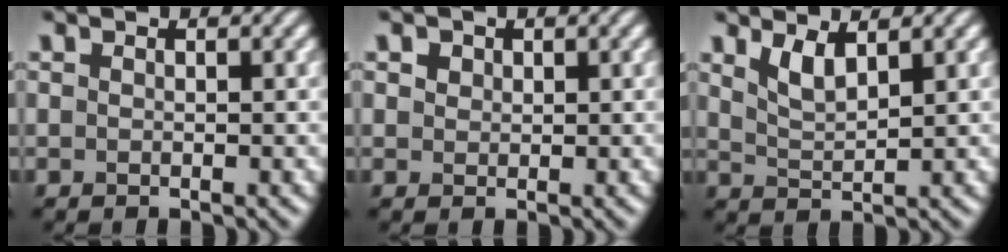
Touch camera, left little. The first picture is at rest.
{"total": 2.0, "force": [1.2, 1.4, 0.8], "torque": [-0.020, 0.007, 0.015]}
{"total": 2.4, "force": [1.6, 0.7, 1.6], "torque": [-0.036, -0.008, 0.036]}